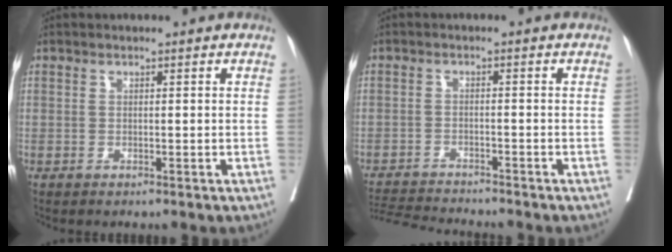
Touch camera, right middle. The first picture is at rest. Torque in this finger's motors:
{"motor_torque": [0.20, -0.33, 0.03, 0.00]}